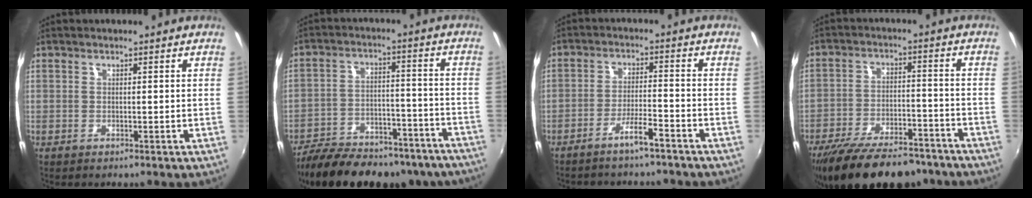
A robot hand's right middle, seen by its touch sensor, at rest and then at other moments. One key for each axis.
{"total": 27.9, "fx": -23.3, "fy": 10.0, "fz": 11.7, "tx": -0.221, "ty": 0.003, "tz": -0.302}
{"total": 4.7, "fx": -3.9, "fy": 0.4, "fz": 2.5, "tx": -0.064, "ty": 0.006, "tz": -0.067}
{"total": 20.8, "fx": -16.9, "fy": 7.0, "fz": 9.8, "tx": -0.191, "ty": -0.018, "tz": -0.241}